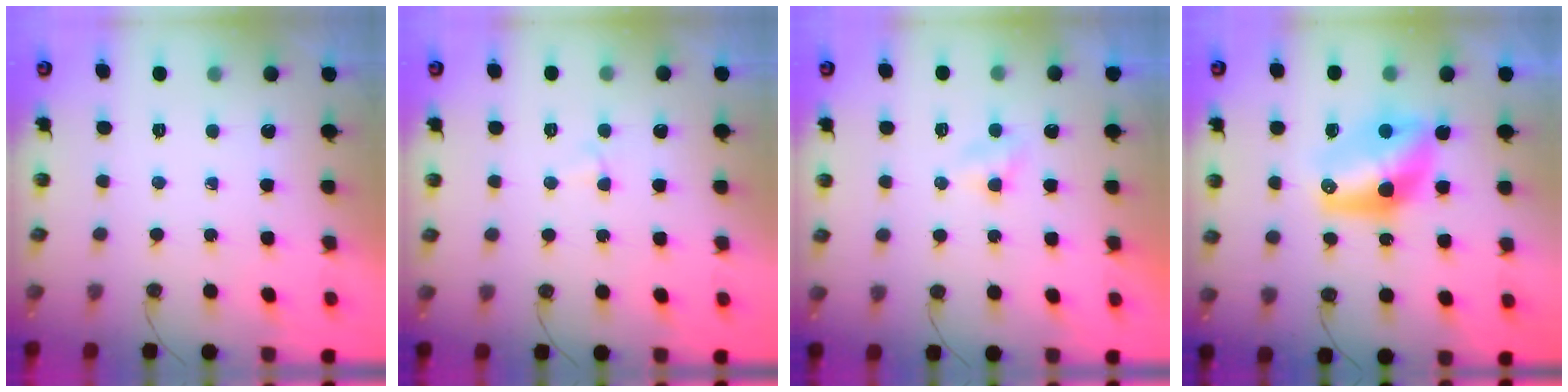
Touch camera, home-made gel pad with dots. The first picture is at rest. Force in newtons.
{"total": 2.4, "press": 2.4, "slide": 0.4}
{"total": 2.7, "press": 2.6, "slide": 0.4}
{"total": 11.1, "press": 11.1, "slide": 0.8}